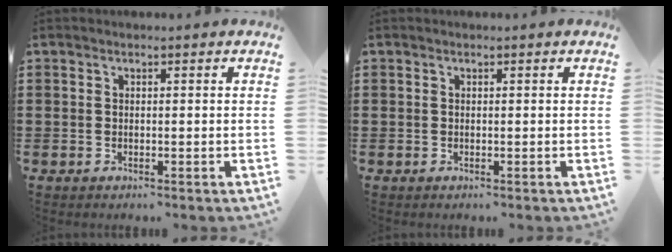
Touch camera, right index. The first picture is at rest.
{"total": 0.0}